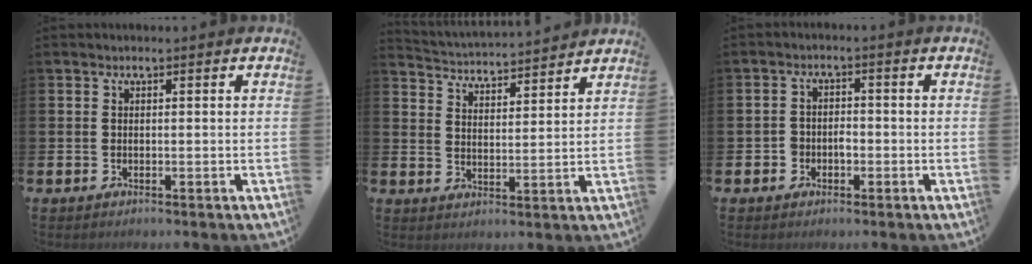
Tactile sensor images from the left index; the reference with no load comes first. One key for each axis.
{"total": 4.1, "fx": 4.1, "fy": 0.3, "fz": -0.2, "tx": -0.015, "ty": -0.036, "tz": 0.068}
{"total": 2.1, "fx": -0.9, "fy": 1.7, "fz": 0.8, "tx": -0.004, "ty": -0.001, "tz": -0.024}